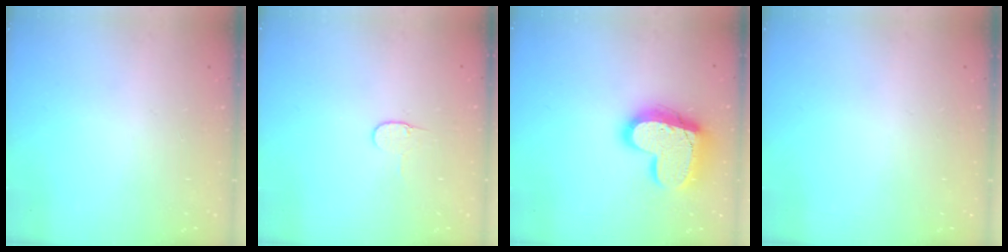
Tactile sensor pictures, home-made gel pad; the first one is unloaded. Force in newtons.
{"total": 4.9, "press": 4.9, "slide": 0.4}
{"total": 19.1, "press": 19.0, "slide": 1.8}
{"total": 0.0}